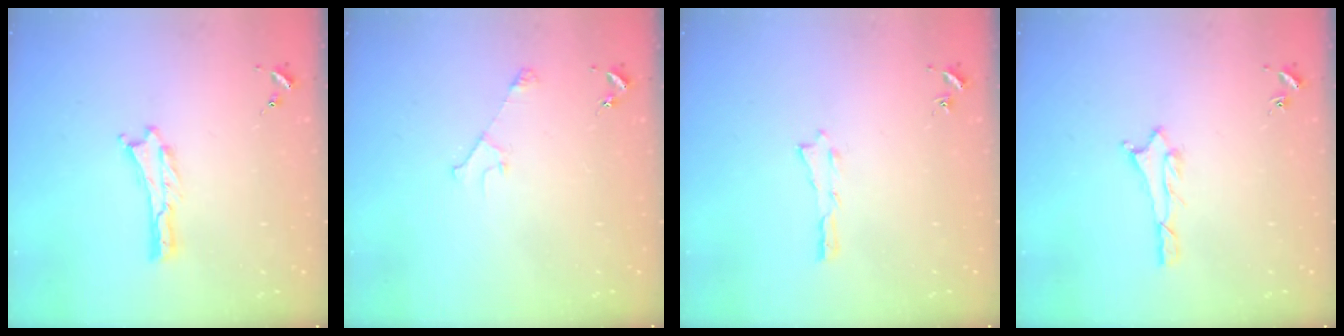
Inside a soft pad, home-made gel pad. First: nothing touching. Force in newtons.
{"total": 3.2, "press": 3.2, "slide": 0.3}
{"total": 0.0}
{"total": 1.1, "press": 1.1, "slide": 0.1}